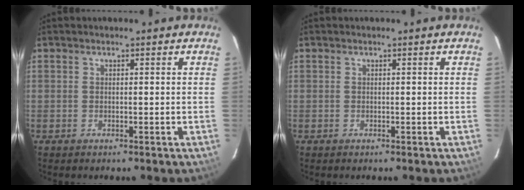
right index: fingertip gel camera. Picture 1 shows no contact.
{"total": 0.0}